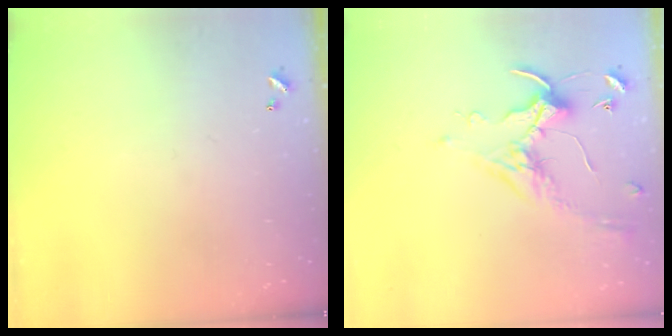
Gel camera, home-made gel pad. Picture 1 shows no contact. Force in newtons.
{"total": 0.7, "press": 0.6, "slide": 0.4}